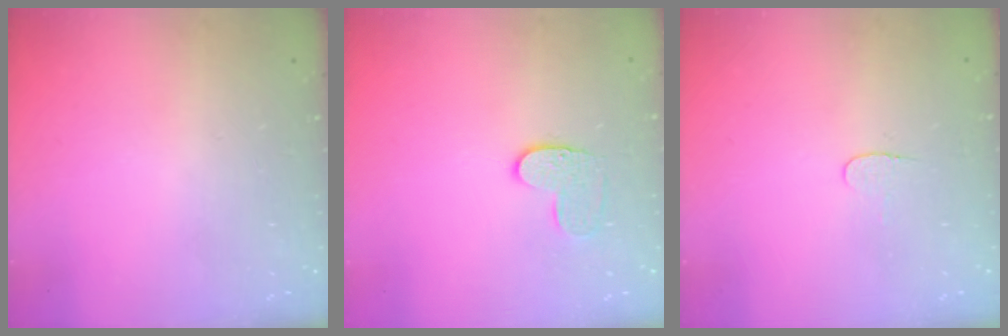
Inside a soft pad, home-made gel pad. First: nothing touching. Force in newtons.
{"total": 6.4, "press": 6.4, "slide": 0.4}
{"total": 3.9, "press": 3.9, "slide": 0.2}